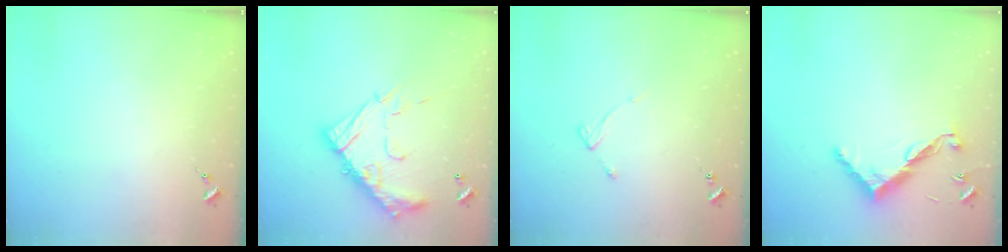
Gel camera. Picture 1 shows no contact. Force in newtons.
{"total": 18.0, "press": 18.0, "slide": 1.4}
{"total": 4.1, "press": 4.1, "slide": 0.5}
{"total": 10.9, "press": 10.9, "slide": 0.4}